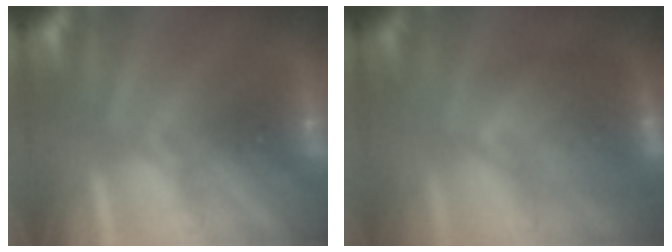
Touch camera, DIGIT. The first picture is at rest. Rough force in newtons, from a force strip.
{"total": 3.4}